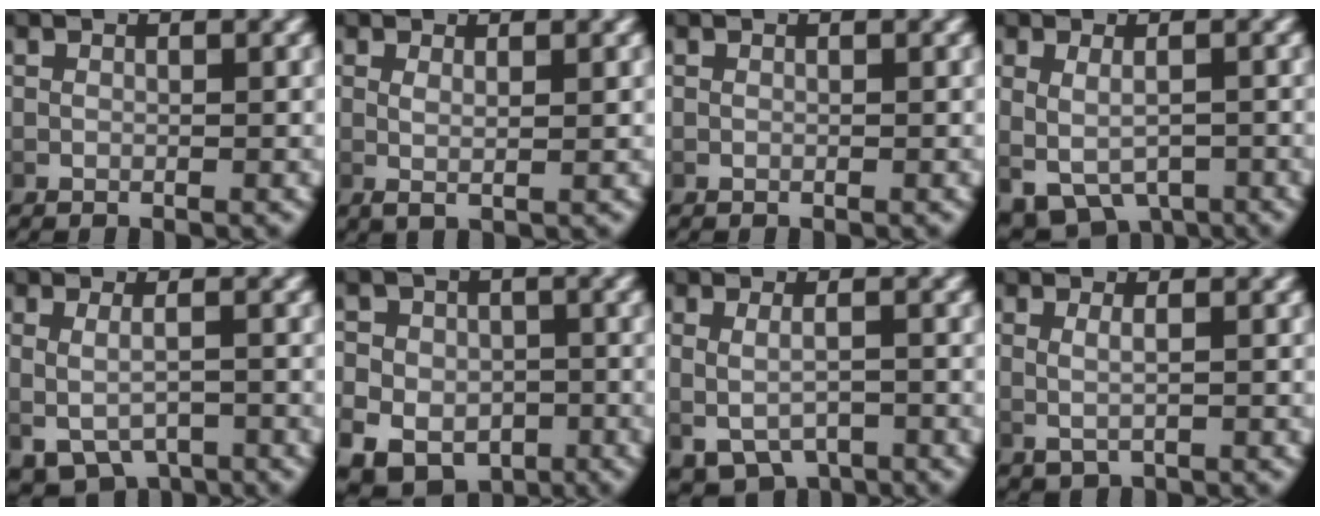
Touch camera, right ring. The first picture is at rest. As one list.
[{"total": 1.2, "force": [0.5, -0.1, 1.1], "torque": [-0.023, -0.013, 0.018]}, {"total": 0.0}, {"total": 6.0, "force": [-2.7, 4.3, 3.1], "torque": [-0.070, -0.034, -0.030]}, {"total": 4.6, "force": [-2.3, 2.9, 2.6], "torque": [-0.049, -0.025, -0.024]}, {"total": 8.2, "force": [-4.1, 6.4, 3.0], "torque": [-0.058, -0.038, -0.060]}, {"total": 4.0, "force": [-2.1, 2.6, 2.3], "torque": [-0.044, -0.023, -0.020]}, {"total": 1.6, "force": [0.0, 0.7, 1.4], "torque": [-0.032, -0.009, 0.012]}]